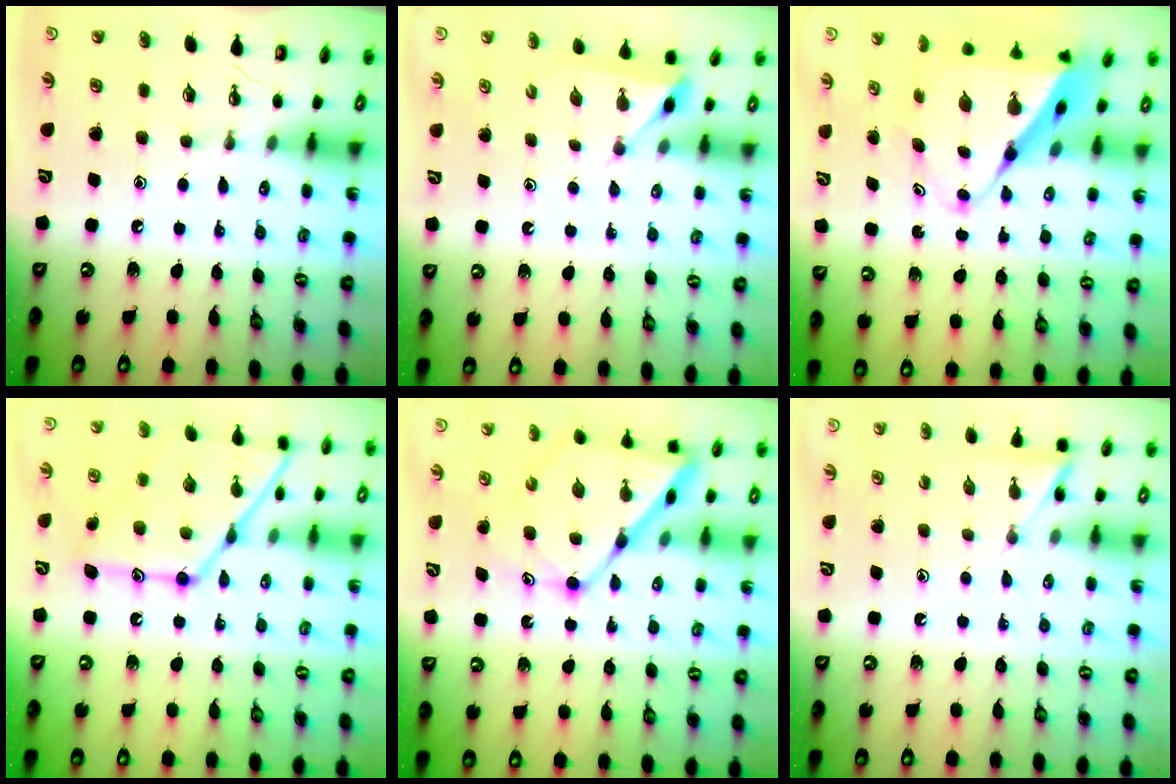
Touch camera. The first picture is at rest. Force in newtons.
{"total": 3.3, "press": 3.3, "slide": 0.4}
{"total": 10.6, "press": 10.6, "slide": 0.8}
{"total": 16.1, "press": 16.0, "slide": 1.2}
{"total": 14.7, "press": 14.6, "slide": 1.4}
{"total": 4.5, "press": 4.5, "slide": 0.3}